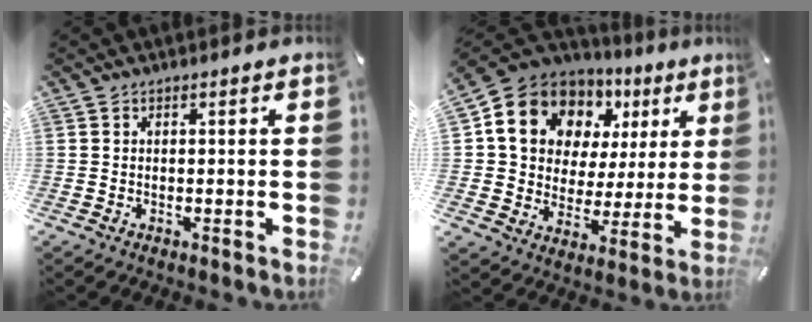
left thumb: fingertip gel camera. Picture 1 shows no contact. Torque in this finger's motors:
{"motor_torque": [2.07, 2.87, 1.73, -1.04, 0.16]}